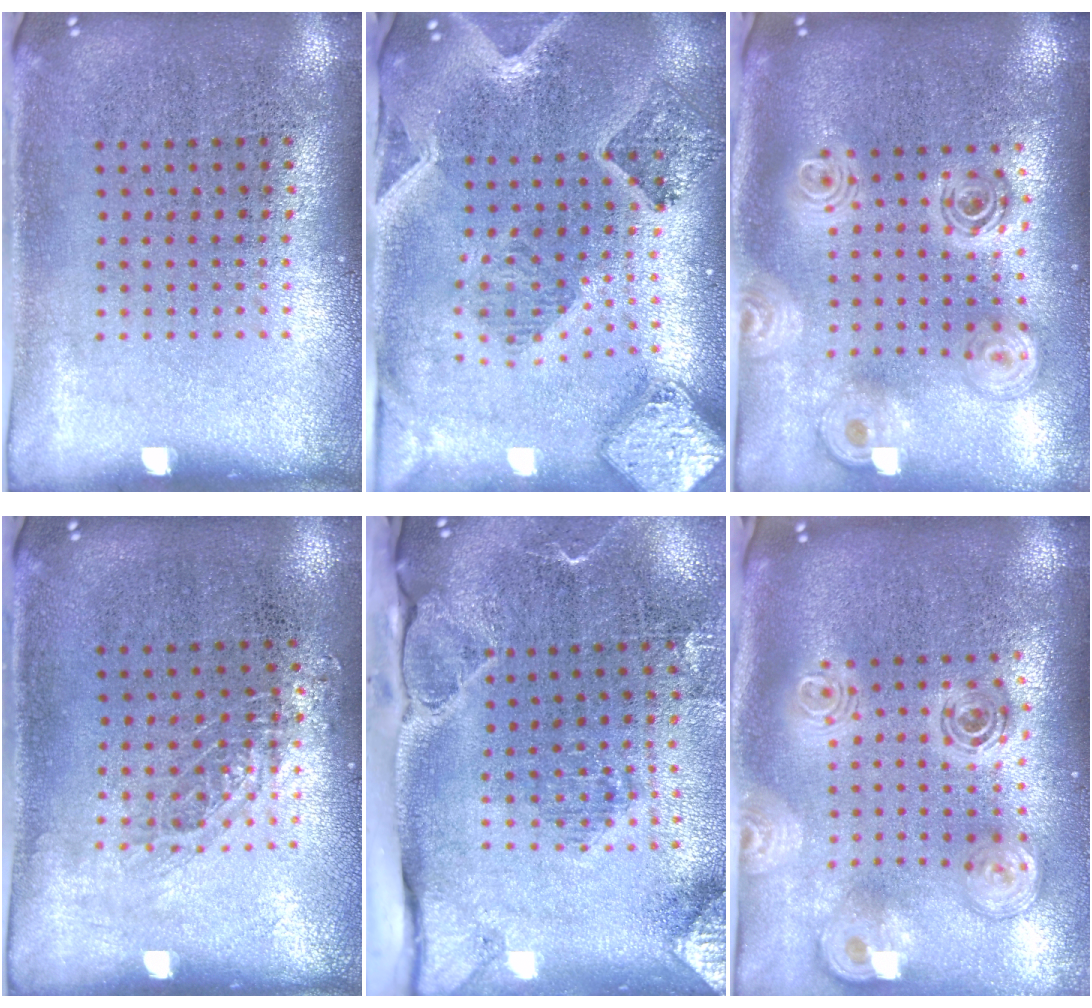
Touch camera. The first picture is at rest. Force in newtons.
{"total": 2.1, "press": 1.9, "slide": 0.7}
{"total": 2.4, "press": 1.9, "slide": 1.6}
{"total": 0.8, "press": 0.8, "slide": 0.2}
{"total": 3.0, "press": 2.3, "slide": 1.9}
{"total": 2.8, "press": 2.0, "slide": 2.0}